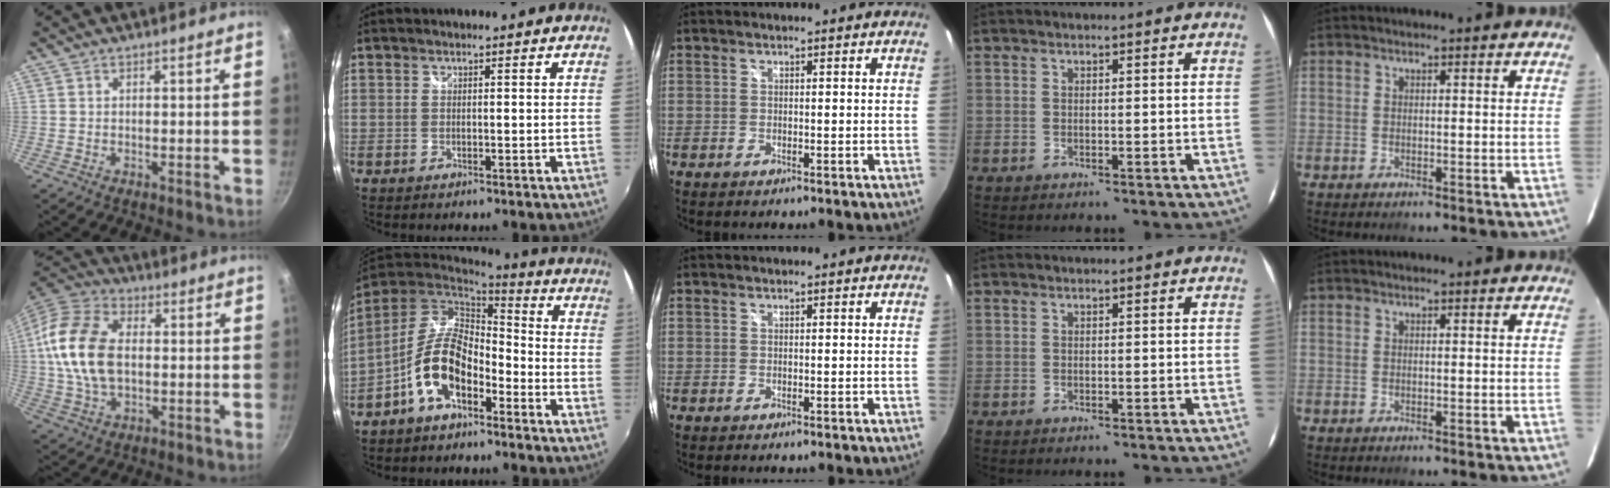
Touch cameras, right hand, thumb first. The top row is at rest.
{"thumb": {"total": 16.6, "force": [0.8, 10.6, 12.7], "torque": [-0.236, 0.021, 0.001]}, "index": {"total": 11.9, "force": [-5.7, 5.9, 8.6], "torque": [-0.178, 0.011, -0.105]}}